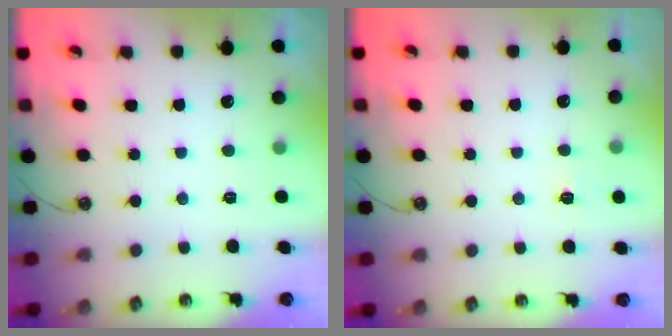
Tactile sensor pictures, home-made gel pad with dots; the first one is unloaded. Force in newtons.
{"total": 2.3, "press": 2.3, "slide": 0.3}